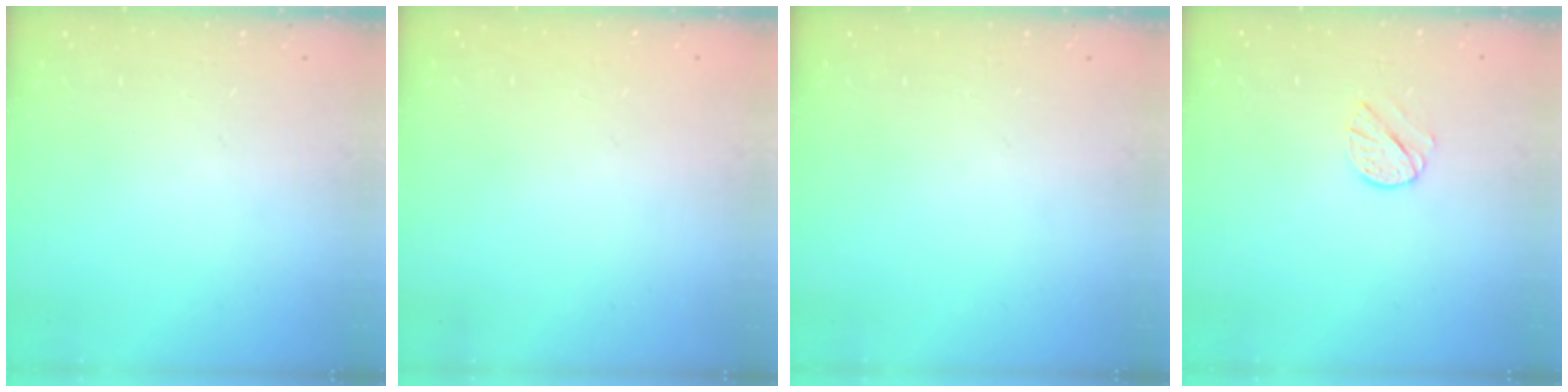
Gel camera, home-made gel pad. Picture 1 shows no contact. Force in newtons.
{"total": 0.6, "press": 0.5, "slide": 0.1}
{"total": 0.0}
{"total": 6.9, "press": 6.8, "slide": 0.7}